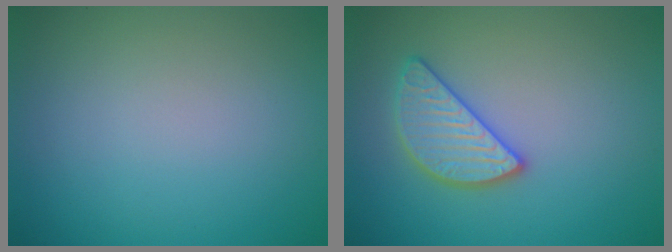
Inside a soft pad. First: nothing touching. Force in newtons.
{"total": 3.1, "press": 3.1, "slide": 0.3}